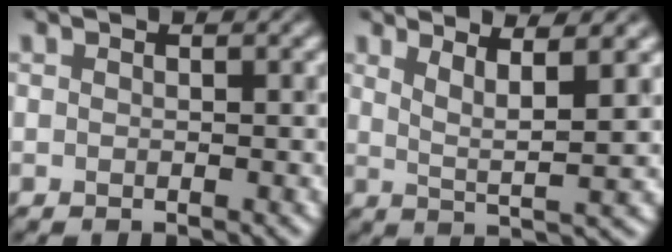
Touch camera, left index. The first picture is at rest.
{"total": 3.8, "force": [2.0, 0.4, 3.1], "torque": [-0.056, 0.001, 0.048]}